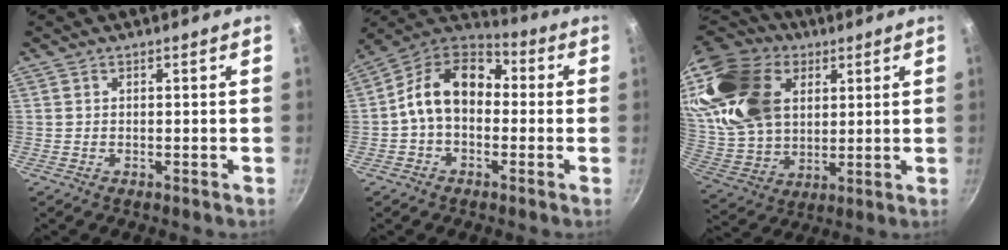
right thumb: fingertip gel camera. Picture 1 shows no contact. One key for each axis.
{"total": 13.9, "fx": -0.1, "fy": 9.9, "fz": 9.8, "tx": -0.136, "ty": 0.043, "tz": -0.029}
{"total": 25.9, "fx": 10.8, "fy": 17.9, "fz": 15.3, "tx": -0.297, "ty": -0.019, "tz": 0.210}